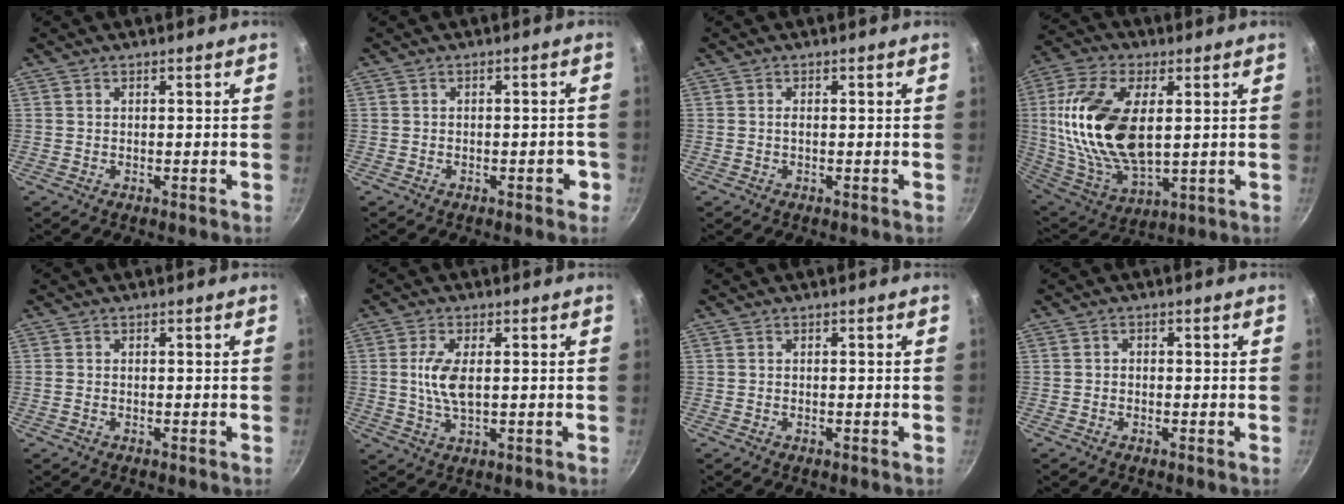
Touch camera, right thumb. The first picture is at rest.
{"total": 2.3, "force": [-1.2, 1.3, 1.5], "torque": [0.001, 0.018, -0.014]}
{"total": 0.6, "force": [0.0, 0.2, 0.5], "torque": [-0.009, 0.001, -0.002]}
{"total": 22.0, "force": [3.2, 11.7, 18.3], "torque": [-0.358, -0.009, 0.064]}
{"total": 0.8, "force": [-0.2, 0.6, 0.4], "torque": [-0.008, 0.001, -0.004]}
{"total": 6.8, "force": [0.6, 3.1, 6.0], "torque": [-0.122, -0.001, 0.012]}
{"total": 0.0}
{"total": 0.9, "force": [-0.3, 0.8, 0.3], "torque": [-0.004, 0.005, -0.007]}